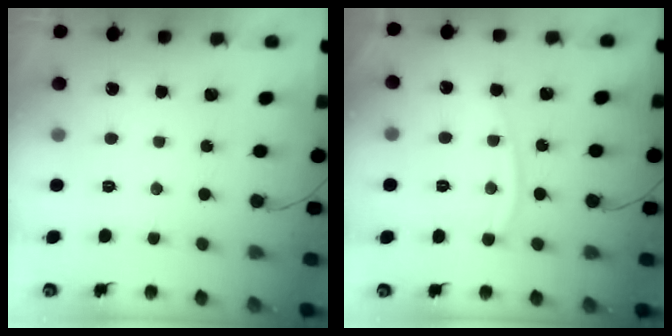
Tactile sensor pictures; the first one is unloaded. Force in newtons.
{"total": 7.9, "press": 7.9, "slide": 1.0}